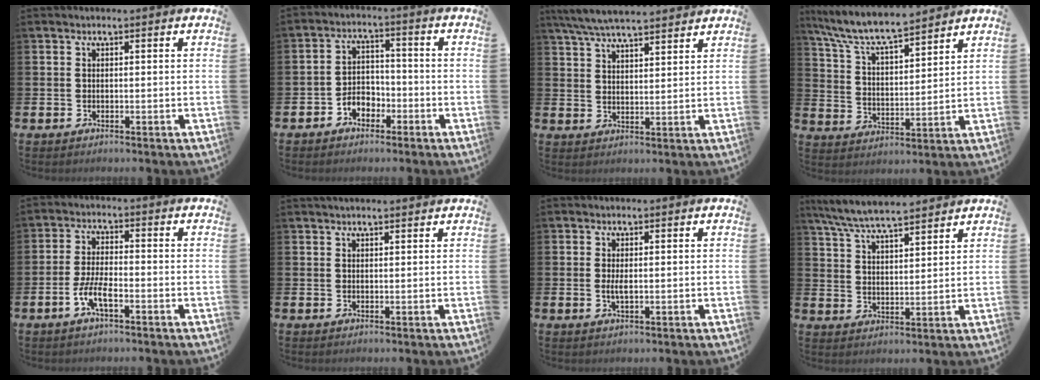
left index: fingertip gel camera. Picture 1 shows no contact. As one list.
[{"total": 3.4, "force": [-2.3, 2.3, 1.1], "torque": [-0.027, 0.006, -0.050]}, {"total": 6.4, "force": [6.0, 0.7, 1.8], "torque": [-0.058, -0.022, 0.112]}, {"total": 8.2, "force": [7.6, 0.9, 2.8], "torque": [-0.087, -0.048, 0.135]}, {"total": 4.4, "force": [-2.0, 1.1, 3.7], "torque": [-0.083, -0.004, -0.041]}, {"total": 1.4, "force": [1.4, 0.1, 0.4], "torque": [0.003, -0.005, 0.022]}, {"total": 1.5, "force": [0.1, 0.4, 1.5], "torque": [-0.021, -0.003, -0.001]}, {"total": 6.9, "force": [6.6, 0.7, 2.0], "torque": [-0.065, -0.030, 0.120]}]